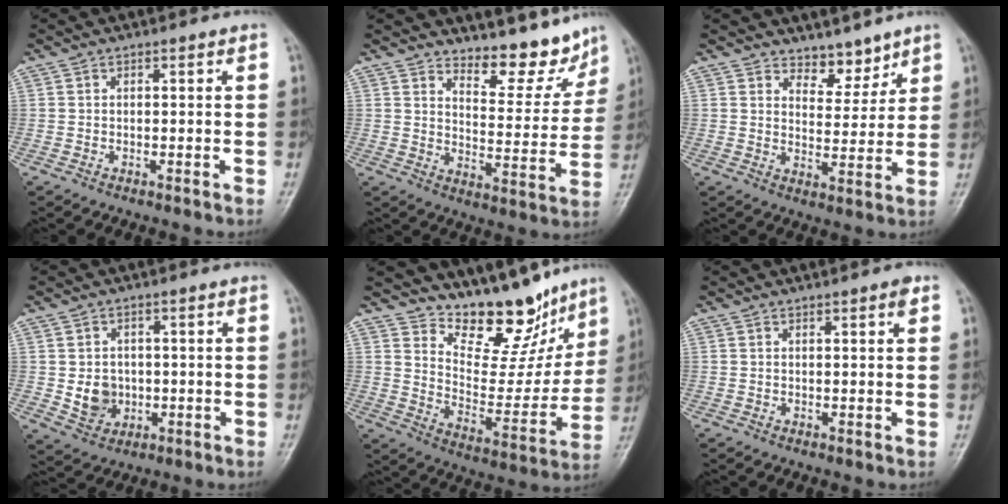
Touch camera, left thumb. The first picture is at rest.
{"total": 10.3, "force": [9.3, 3.2, 3.0], "torque": [-0.013, -0.082, 0.137]}
{"total": 5.6, "force": [4.7, 2.8, 1.4], "torque": [0.013, -0.038, 0.078]}
{"total": 5.8, "force": [-0.3, 5.0, 2.9], "torque": [-0.024, 0.000, 0.005]}
{"total": 16.3, "force": [13.4, 7.0, 6.2], "torque": [-0.037, -0.097, 0.211]}
{"total": 1.6, "force": [0.9, 0.3, 1.3], "torque": [-0.017, -0.003, 0.011]}